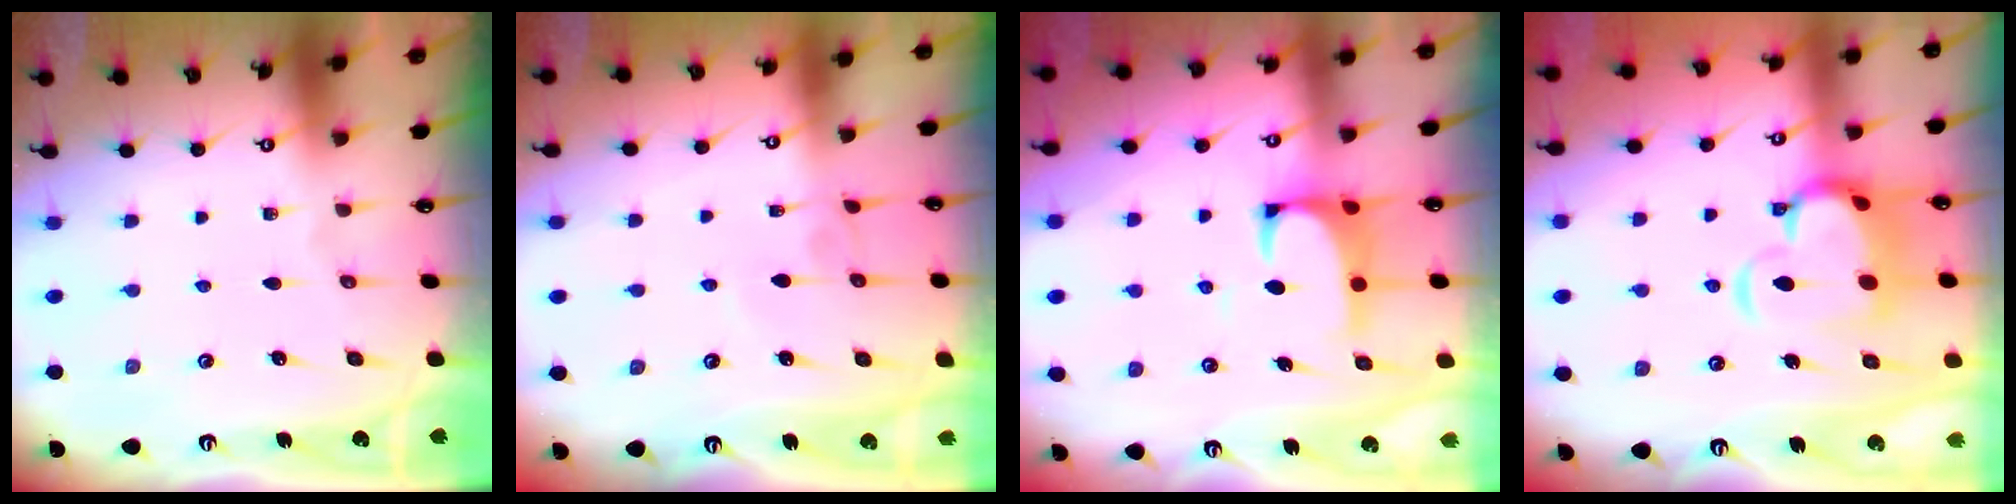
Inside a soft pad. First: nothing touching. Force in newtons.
{"total": 2.2, "press": 2.2, "slide": 0.1}
{"total": 1.8, "press": 1.6, "slide": 0.7}
{"total": 8.9, "press": 8.7, "slide": 1.8}